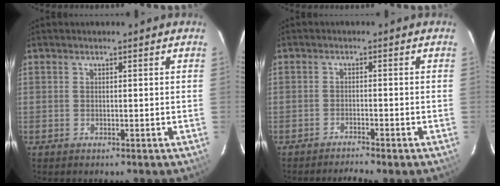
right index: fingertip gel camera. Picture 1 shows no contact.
{"total": 3.1, "force": [-2.9, -0.3, 1.0], "torque": [-0.024, -0.007, -0.050]}